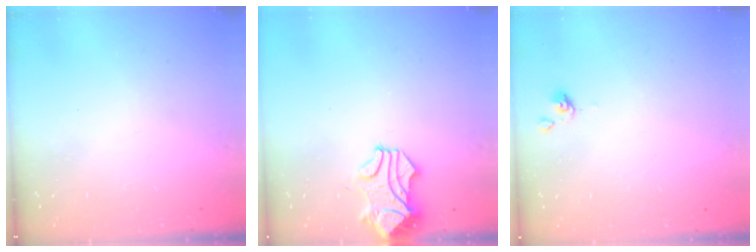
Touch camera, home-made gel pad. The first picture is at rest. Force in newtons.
{"total": 1.6, "press": 1.5, "slide": 0.5}
{"total": 1.0, "press": 0.9, "slide": 0.4}